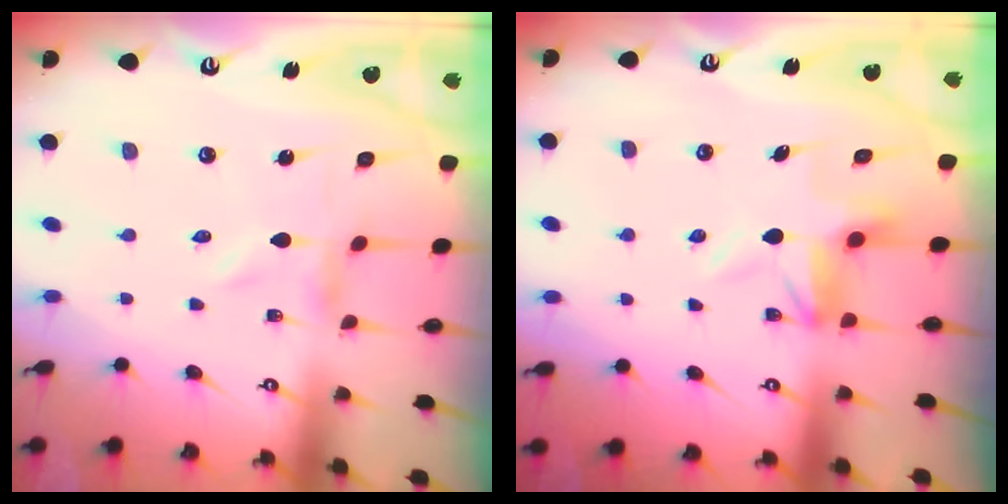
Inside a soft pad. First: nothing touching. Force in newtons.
{"total": 5.5, "press": 5.3, "slide": 1.2}